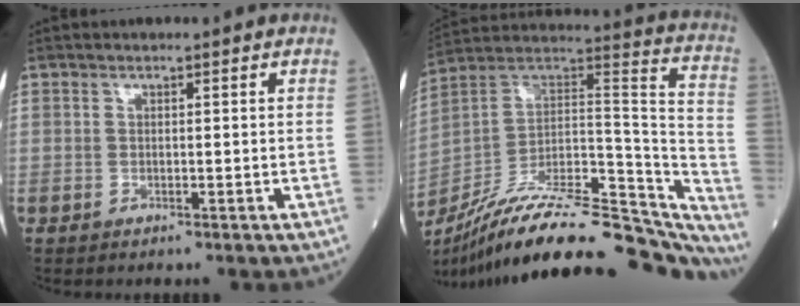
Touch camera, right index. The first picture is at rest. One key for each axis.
{"total": 36.0, "fx": -29.7, "fy": 8.0, "fz": 18.6, "tx": -0.250, "ty": -0.008, "tz": -0.431}